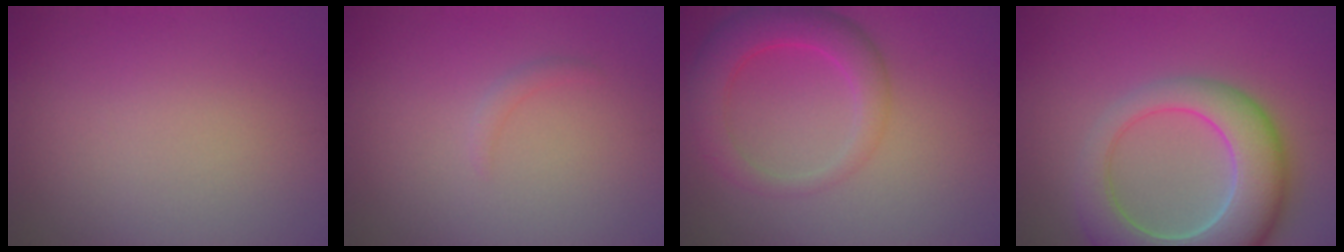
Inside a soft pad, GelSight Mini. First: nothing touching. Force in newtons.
{"total": 0.8, "press": 0.8, "slide": 0.1}
{"total": 4.5, "press": 4.5, "slide": 0.3}
{"total": 9.8, "press": 9.8, "slide": 0.7}